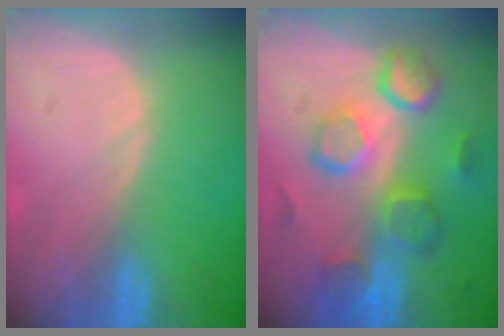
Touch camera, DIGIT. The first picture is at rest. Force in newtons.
{"total": 10.4, "press": 9.3, "slide": 4.6}